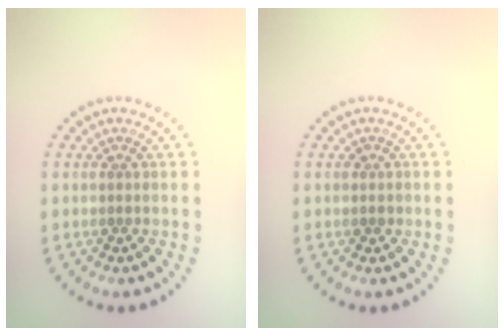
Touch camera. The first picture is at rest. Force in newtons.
{"total": 0.8, "press": 0.7, "slide": 0.3}